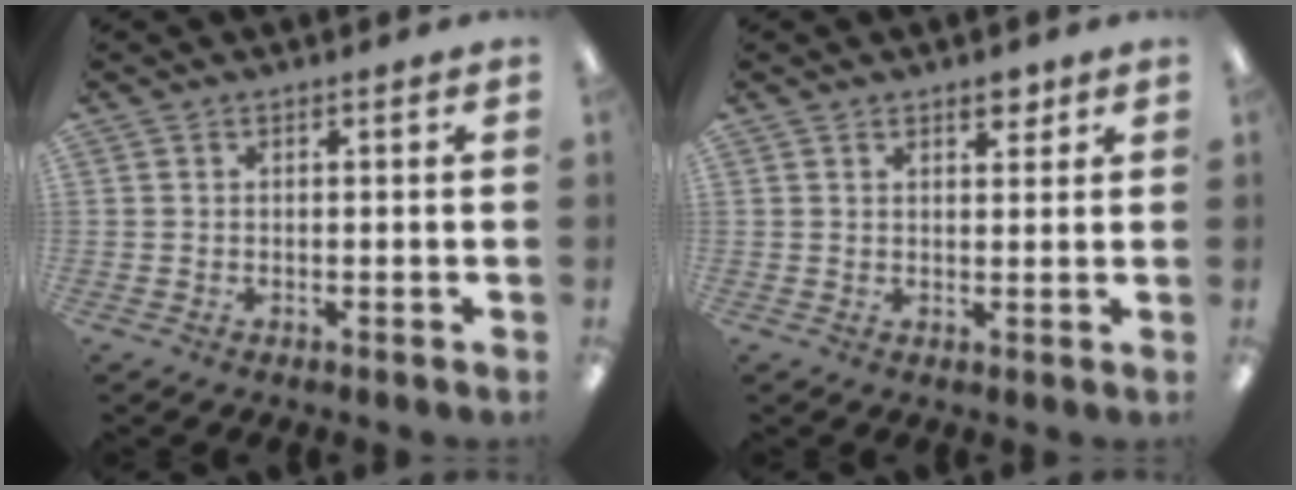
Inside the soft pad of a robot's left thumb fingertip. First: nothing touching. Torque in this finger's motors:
{"motor_torque": [0.47, 0.28, 0.22, -0.22, -0.01]}